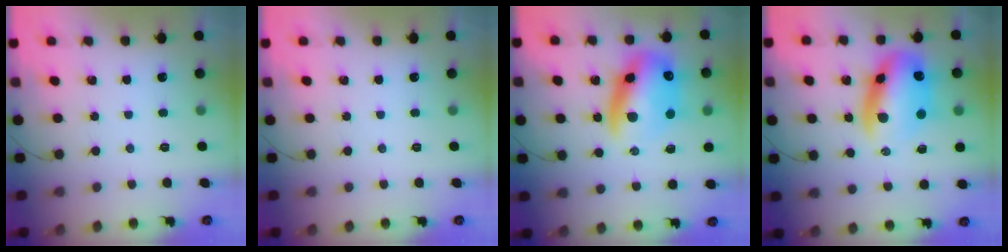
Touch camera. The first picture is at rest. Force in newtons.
{"total": 0.0}
{"total": 15.5, "press": 15.1, "slide": 3.5}
{"total": 14.4, "press": 13.9, "slide": 3.6}